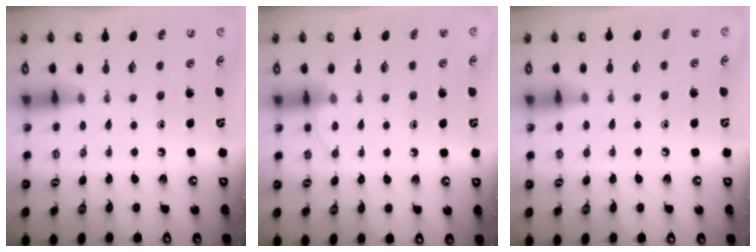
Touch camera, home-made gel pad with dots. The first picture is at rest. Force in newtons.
{"total": 4.5, "press": 4.4, "slide": 0.4}
{"total": 3.5, "press": 3.4, "slide": 0.4}